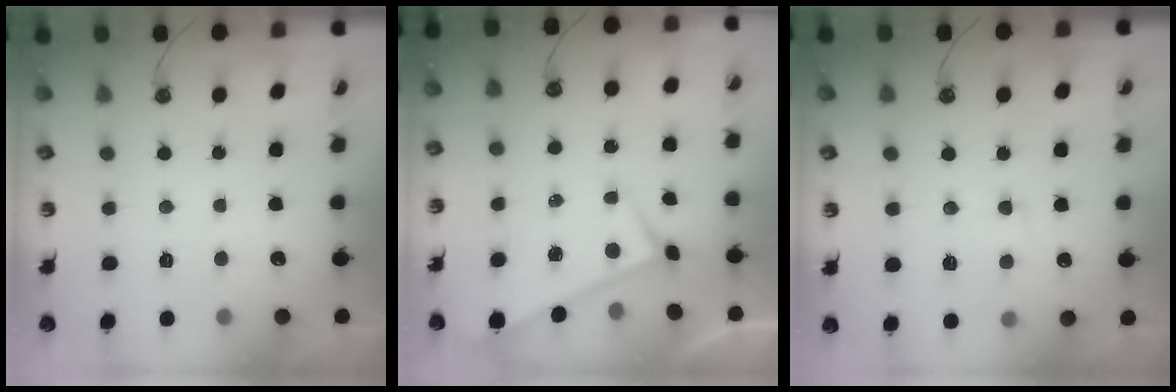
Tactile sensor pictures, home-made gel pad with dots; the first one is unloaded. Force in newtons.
{"total": 0.0}
{"total": 2.1, "press": 2.0, "slide": 0.8}